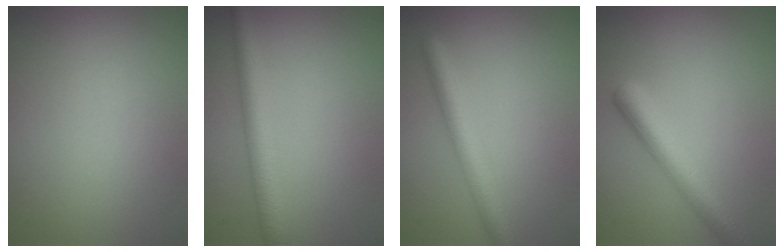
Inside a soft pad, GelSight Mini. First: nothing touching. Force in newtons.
{"total": 3.9, "press": 3.9, "slide": 0.1}
{"total": 3.8, "press": 3.8, "slide": 0.1}
{"total": 4.6, "press": 4.6, "slide": 0.2}